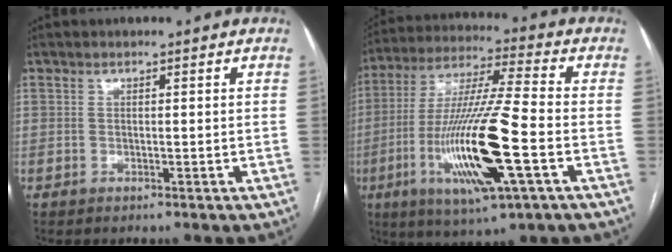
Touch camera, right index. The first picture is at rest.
{"total": 18.9, "force": [-5.4, 1.3, 18.0], "torque": [-0.370, -0.023, -0.097]}